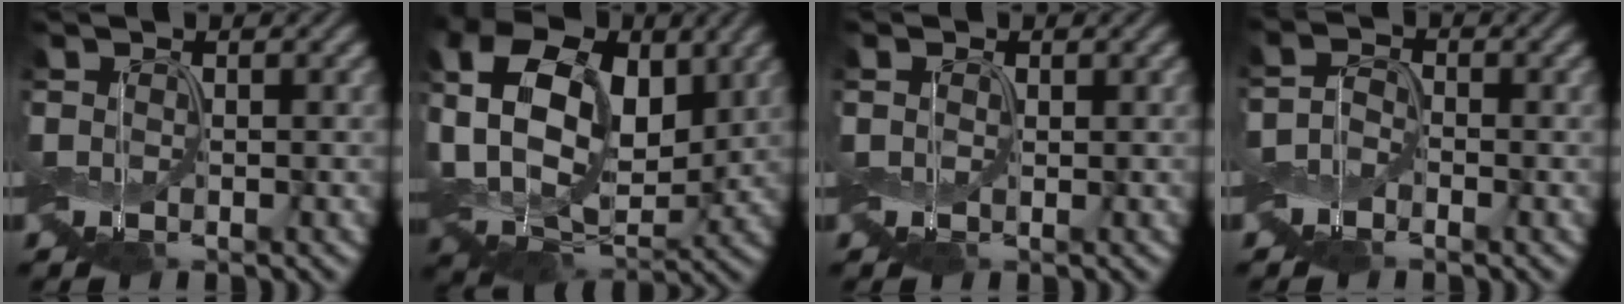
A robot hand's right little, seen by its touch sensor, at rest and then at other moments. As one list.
[{"total": 13.8, "force": [2.8, 9.3, 9.8], "torque": [-0.185, 0.015, 0.051]}, {"total": 0.8, "force": [0.2, 0.7, 0.3], "torque": [-0.011, 0.002, 0.001]}, {"total": 1.5, "force": [-0.9, 1.0, 0.6], "torque": [-0.012, 0.003, -0.026]}]